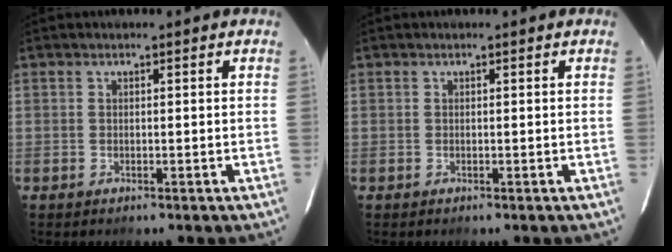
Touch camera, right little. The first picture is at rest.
{"total": 0.0}